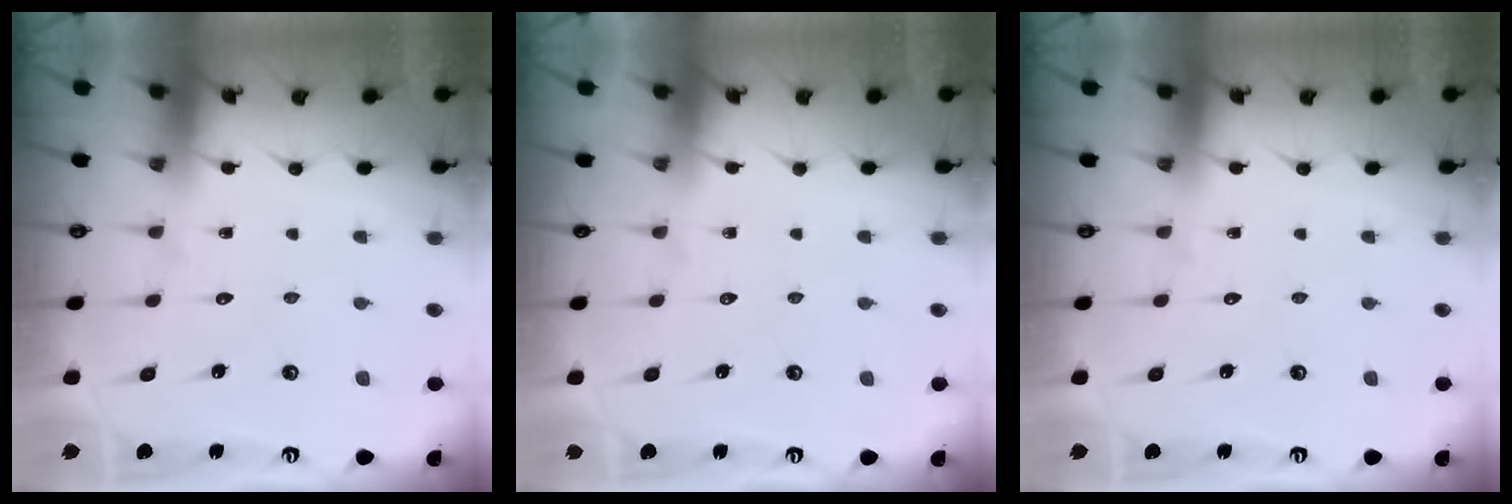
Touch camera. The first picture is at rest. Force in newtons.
{"total": 0.0}
{"total": 0.0}